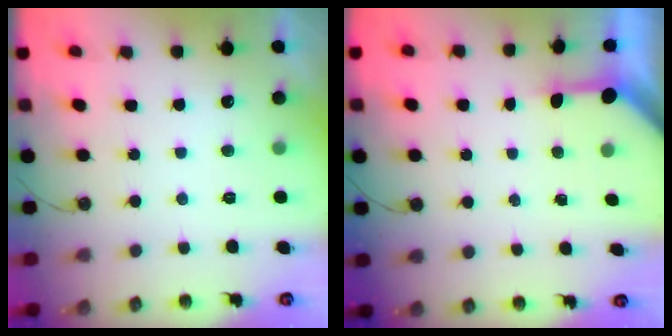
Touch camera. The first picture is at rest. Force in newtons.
{"total": 3.5, "press": 3.5, "slide": 0.4}